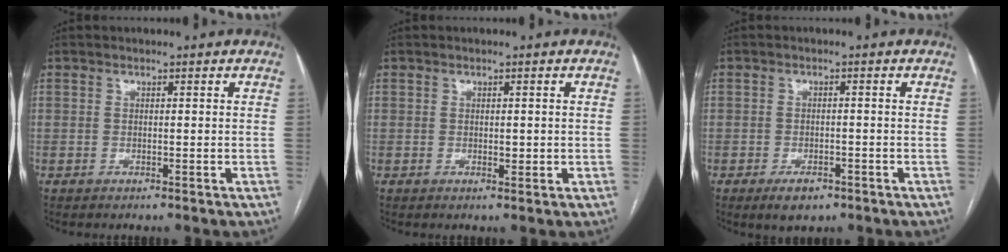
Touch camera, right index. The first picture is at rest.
{"total": 1.2, "force": [-0.1, 0.7, 1.1], "torque": [-0.015, -0.002, 0.001]}
{"total": 3.6, "force": [-2.2, 1.8, 2.1], "torque": [-0.038, -0.002, -0.028]}